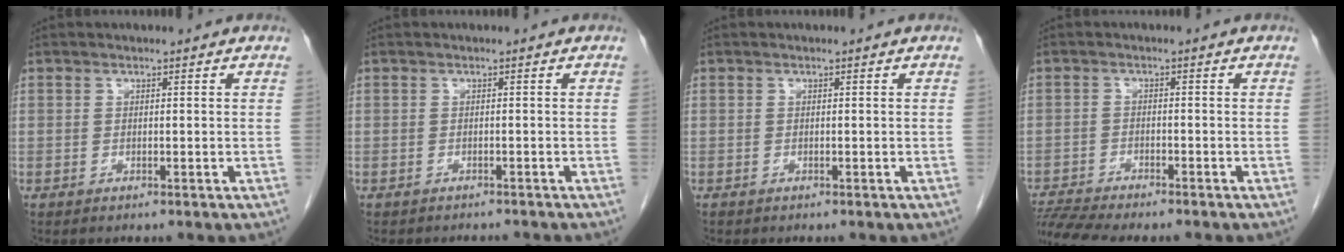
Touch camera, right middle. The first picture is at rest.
{"total": 3.8, "force": [-3.6, 0.9, 1.0], "torque": [-0.011, -0.004, -0.041]}
{"total": 0.0}
{"total": 7.9, "force": [-7.3, 0.2, 3.0], "torque": [-0.050, -0.005, -0.119]}